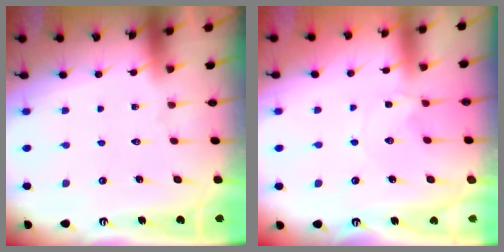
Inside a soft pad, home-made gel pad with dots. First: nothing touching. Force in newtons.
{"total": 0.9, "press": 0.9, "slide": 0.1}